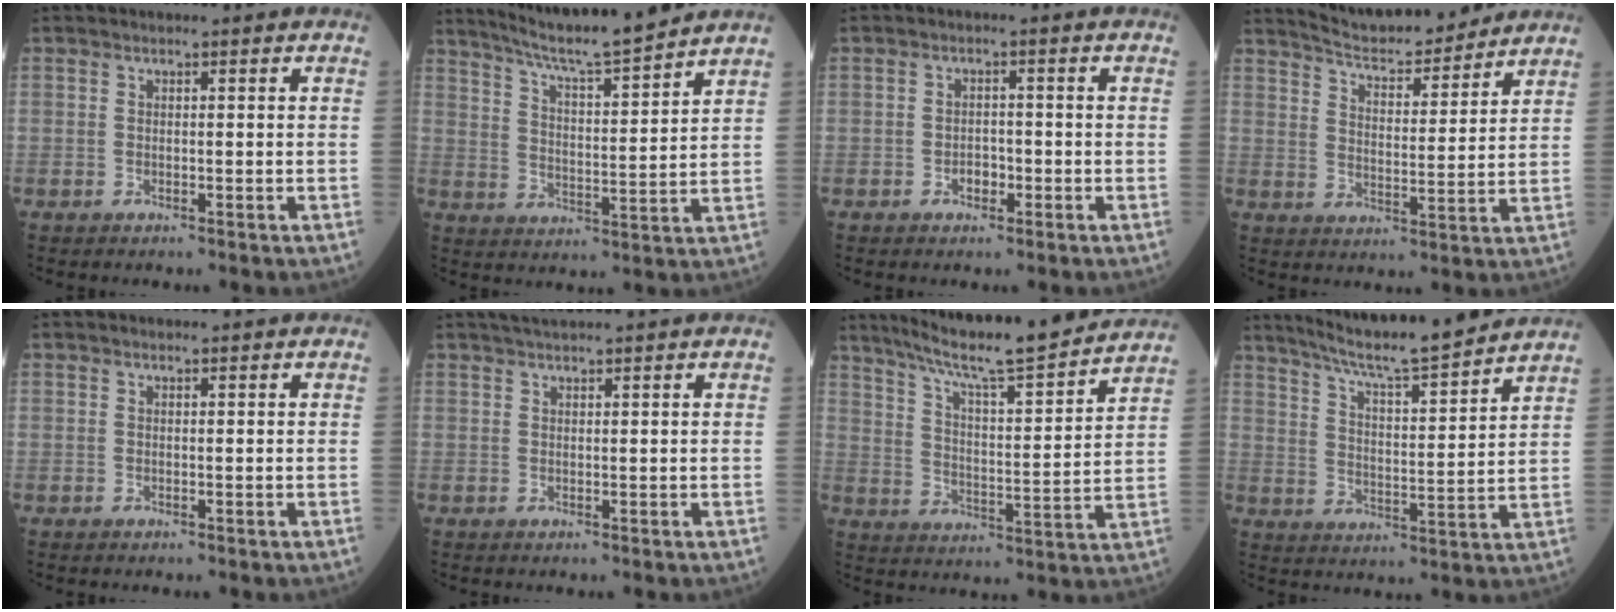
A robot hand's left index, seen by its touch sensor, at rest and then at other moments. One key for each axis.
{"total": 13.3, "fx": 12.1, "fy": -0.8, "fz": 5.6, "tx": -0.100, "ty": 0.001, "tz": 0.191}
{"total": 1.9, "fx": -1.0, "fy": 1.2, "fz": 1.1, "tx": -0.014, "ty": 0.005, "tz": -0.016}
{"total": 12.8, "fx": 12.1, "fy": 1.2, "fz": 4.2, "tx": -0.071, "ty": 0.002, "tz": 0.185}
{"total": 0.6, "fx": 0.5, "fy": 0.1, "fz": 0.2, "tx": -0.012, "ty": 0.003, "tz": 0.008}
{"total": 3.7, "fx": 3.3, "fy": -0.1, "fz": 1.7, "tx": -0.024, "ty": 0.026, "tz": 0.056}
{"total": 19.5, "fx": 17.2, "fy": 0.3, "fz": 9.2, "tx": -0.153, "ty": -0.005, "tz": 0.259}
{"total": 15.6, "fx": 14.0, "fy": -0.3, "fz": 6.8, "tx": -0.118, "ty": 0.000, "tz": 0.215}